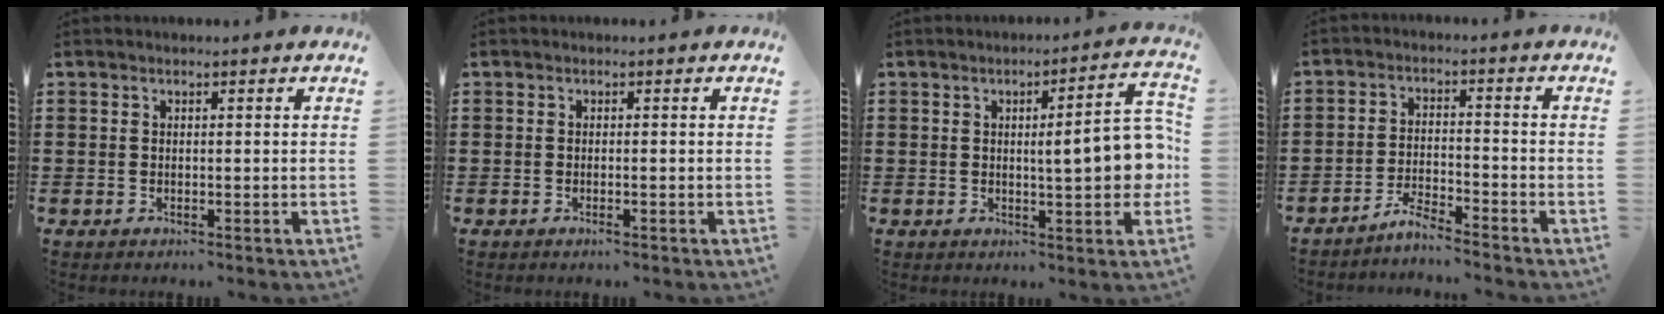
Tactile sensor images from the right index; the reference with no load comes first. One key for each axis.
{"total": 0.7, "fx": -0.3, "fy": 0.0, "fz": 0.6, "tx": -0.010, "ty": -0.002, "tz": -0.006}
{"total": 9.2, "fx": 0.4, "fy": 1.9, "fz": 9.0, "tx": -0.119, "ty": -0.015, "tz": -0.002}
{"total": 3.6, "fx": -3.6, "fy": -0.1, "fz": 0.7, "tx": -0.024, "ty": 0.004, "tz": -0.075}